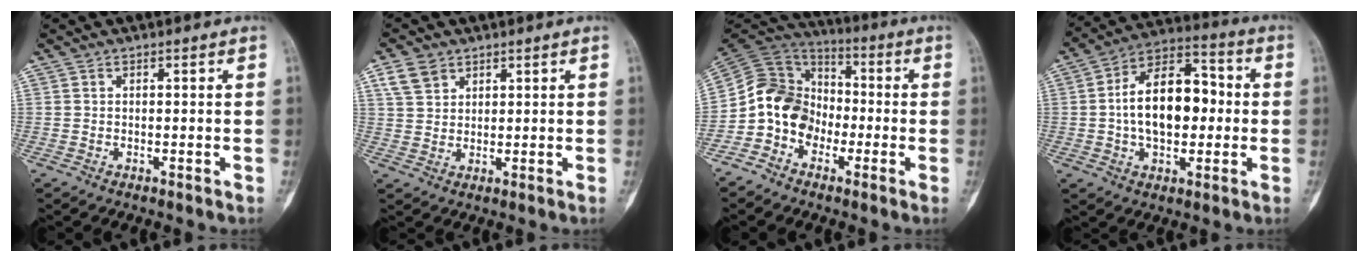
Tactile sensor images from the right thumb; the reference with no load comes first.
{"total": 4.8, "force": [3.0, 3.4, 1.7], "torque": [-0.024, -0.004, 0.062]}
{"total": 12.3, "force": [-3.7, 10.4, 5.6], "torque": [-0.084, 0.062, -0.084]}
{"total": 16.2, "force": [-0.1, 9.8, 13.0], "torque": [-0.186, 0.037, -0.008]}